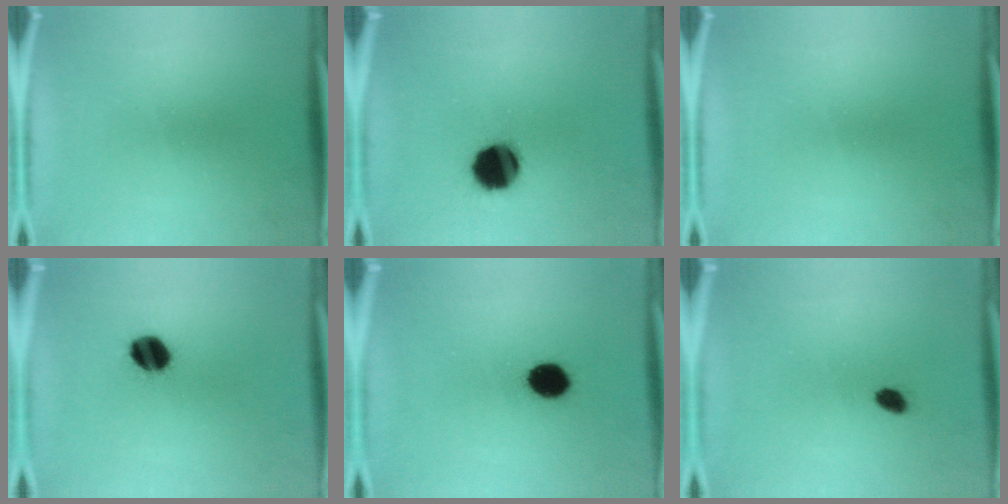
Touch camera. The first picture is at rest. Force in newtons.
{"total": 12.6}
{"total": 0.0}
{"total": 8.2}
{"total": 8.2}
{"total": 2.0}